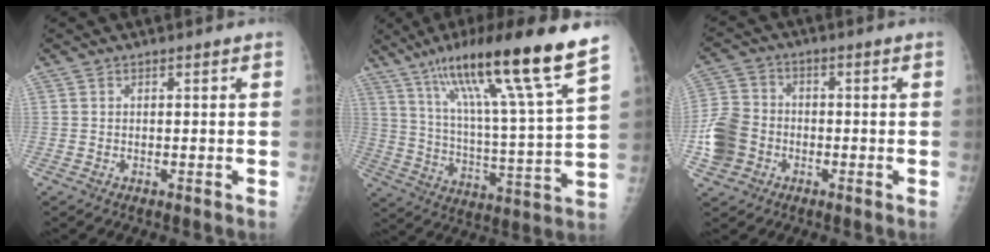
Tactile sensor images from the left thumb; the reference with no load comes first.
{"total": 22.0, "force": [14.2, 1.8, 16.7], "torque": [-0.258, -0.049, 0.236]}
{"total": 9.4, "force": [-2.7, 7.8, 4.5], "torque": [-0.083, 0.017, -0.054]}